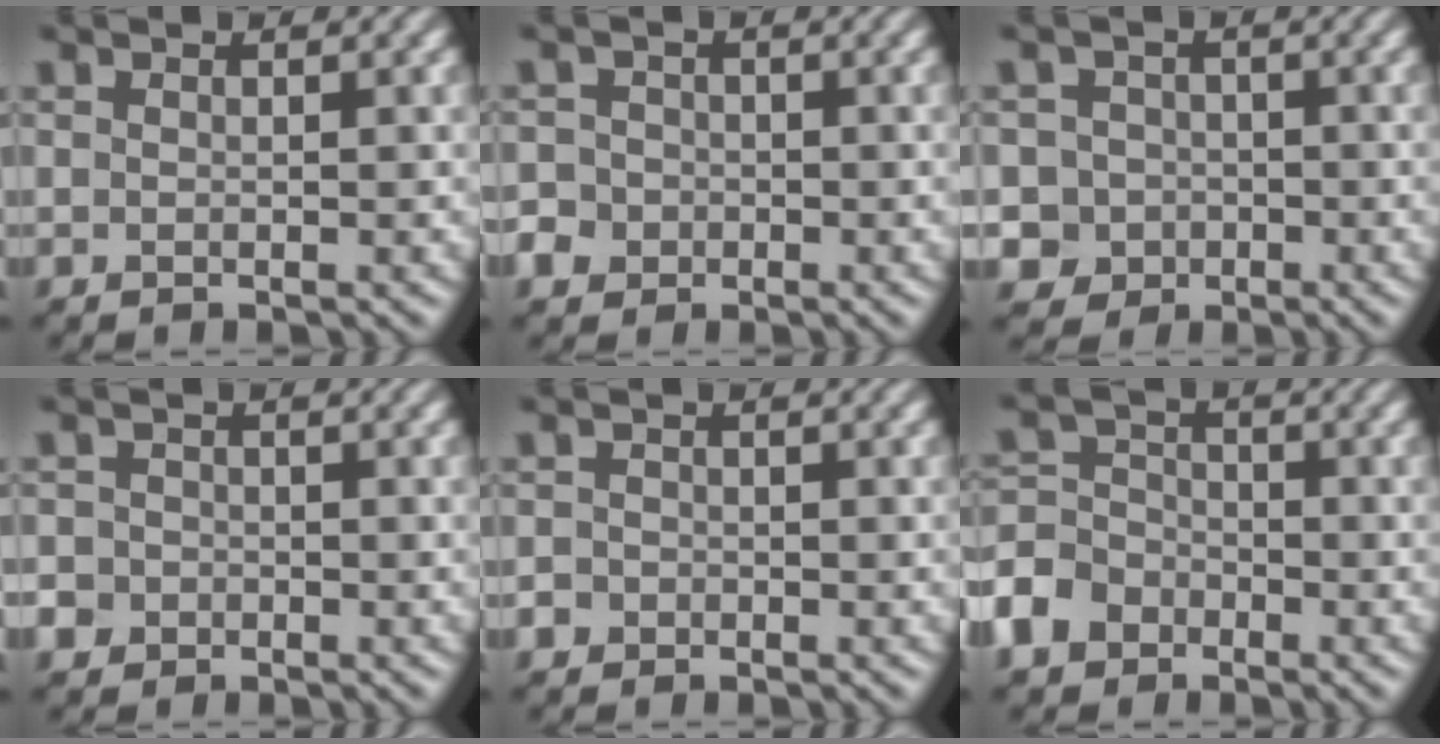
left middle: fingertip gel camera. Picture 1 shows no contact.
{"total": 3.1, "force": [-1.3, 2.7, 0.7], "torque": [-0.003, 0.001, -0.032]}
{"total": 5.0, "force": [-1.3, 4.8, 0.8], "torque": [0.000, 0.009, -0.048]}
{"total": 3.2, "force": [-1.3, 2.8, 0.7], "torque": [0.001, 0.007, -0.040]}
{"total": 1.3, "force": [-0.6, 1.1, 0.3], "torque": [0.006, 0.001, -0.012]}
{"total": 5.8, "force": [-3.5, 4.2, 1.9], "torque": [-0.037, -0.002, -0.078]}